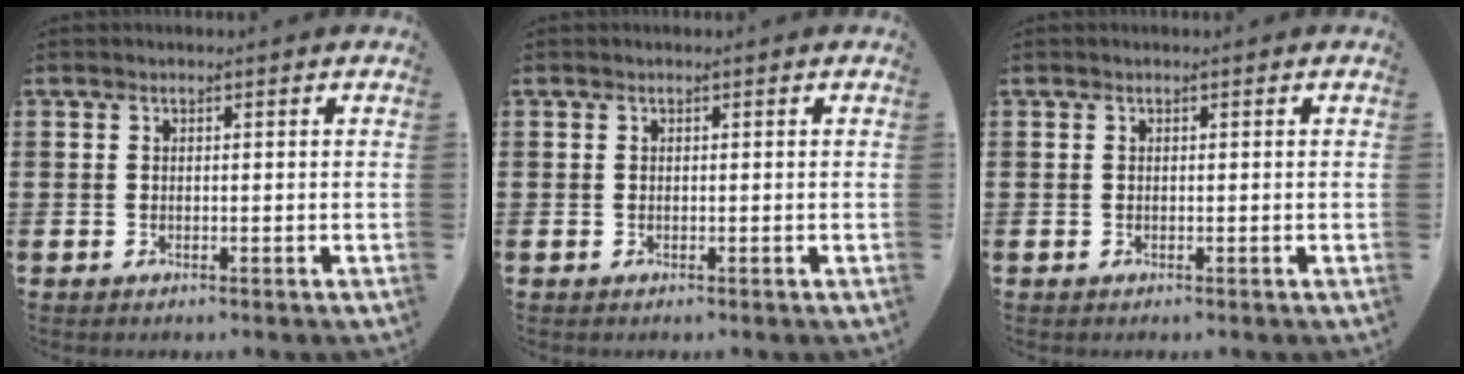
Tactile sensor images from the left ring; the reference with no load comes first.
{"total": 0.0}
{"total": 0.0}